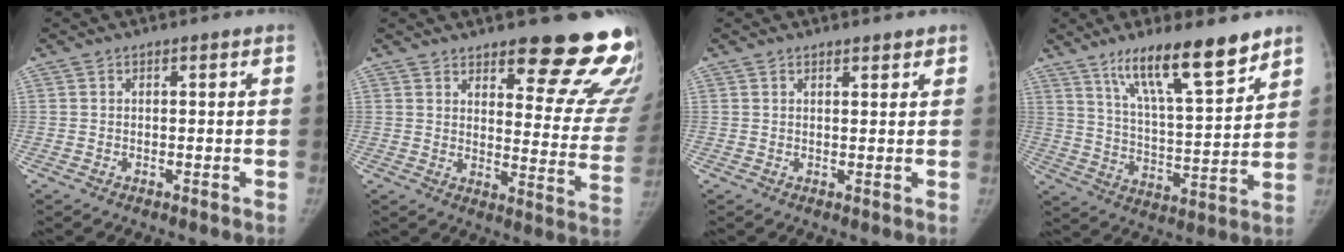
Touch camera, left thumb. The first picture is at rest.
{"total": 19.6, "force": [15.3, 5.3, 11.1], "torque": [-0.094, -0.116, 0.182]}
{"total": 1.6, "force": [1.3, 0.6, 0.7], "torque": [-0.004, -0.008, 0.017]}
{"total": 16.1, "force": [11.2, 3.6, 11.0], "torque": [-0.161, -0.064, 0.196]}